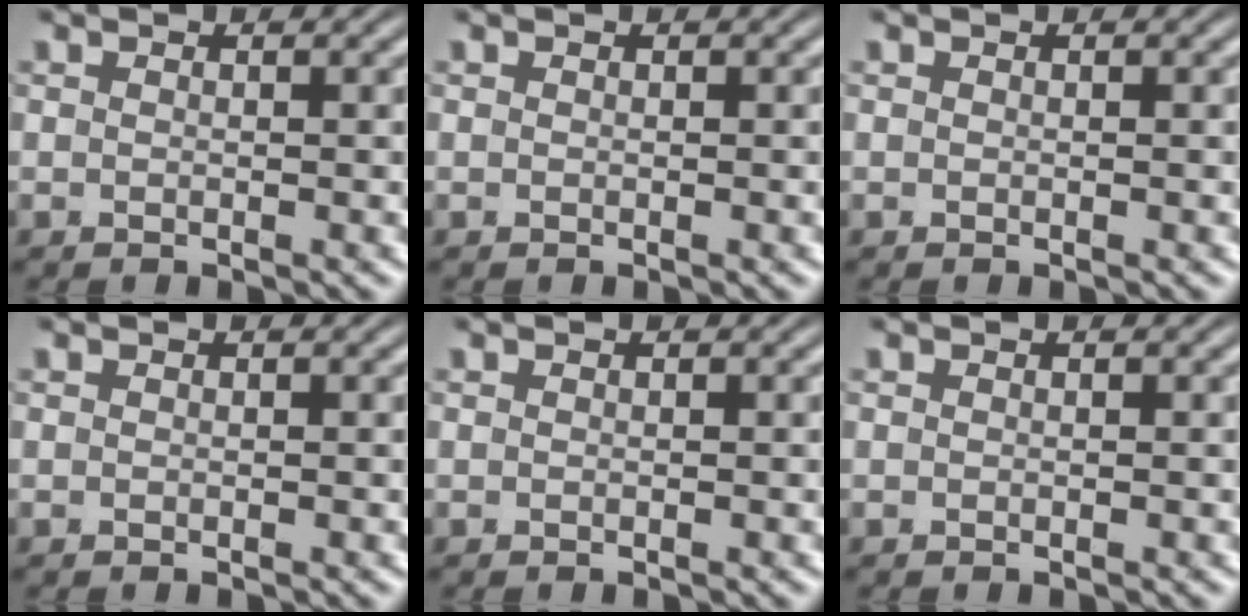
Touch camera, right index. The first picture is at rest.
{"total": 0.0}
{"total": 0.0}
{"total": 0.0}
{"total": 0.0}
{"total": 0.0}